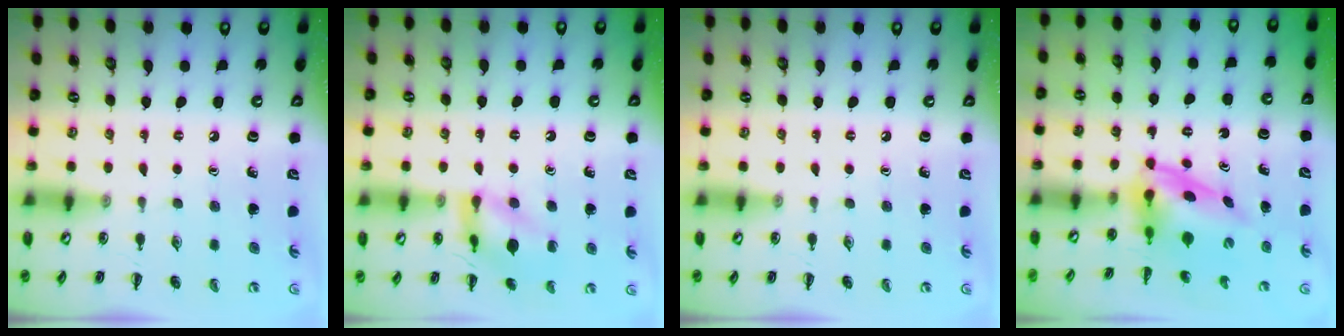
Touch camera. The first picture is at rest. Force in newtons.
{"total": 11.4, "press": 11.3, "slide": 1.2}
{"total": 0.0}
{"total": 3.9, "press": 3.9, "slide": 0.8}